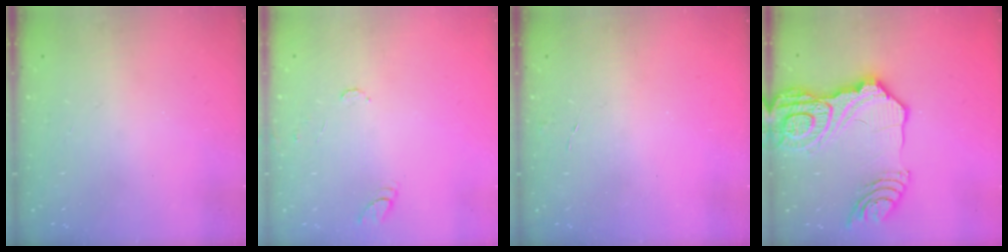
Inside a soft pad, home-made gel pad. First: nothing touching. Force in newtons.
{"total": 6.5, "press": 6.5, "slide": 0.5}
{"total": 2.8, "press": 2.8, "slide": 0.3}
{"total": 25.1, "press": 24.9, "slide": 3.2}